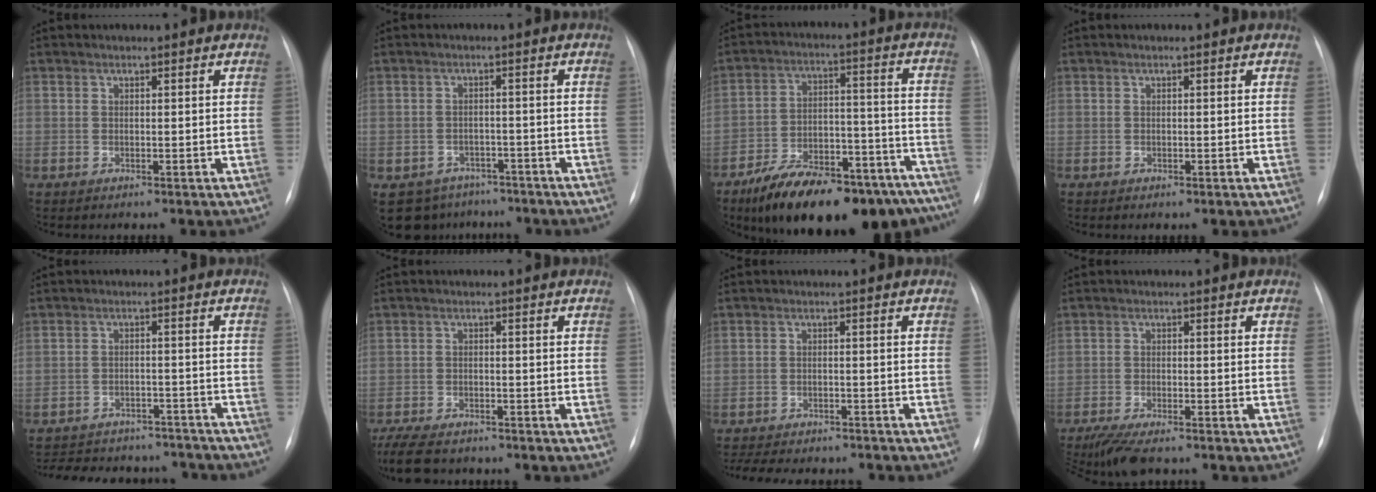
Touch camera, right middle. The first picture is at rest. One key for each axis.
{"total": 7.2, "fx": -5.3, "fy": 4.8, "fz": 0.7, "tx": -0.012, "ty": 0.014, "tz": -0.070}
{"total": 24.2, "fx": -19.0, "fy": 7.8, "fz": 12.7, "tx": -0.149, "ty": 0.025, "tz": -0.275}
{"total": 0.0}
{"total": 18.6, "fx": -16.8, "fy": 5.9, "fz": 5.2, "tx": -0.131, "ty": 0.000, "tz": -0.217}
{"total": 9.6, "fx": -8.0, "fy": 3.3, "fz": 4.1, "tx": -0.085, "ty": -0.015, "tz": -0.127}
{"total": 13.2, "fx": -11.6, "fy": 3.9, "fz": 4.8, "tx": -0.099, "ty": -0.004, "tz": -0.148}
{"total": 7.9, "fx": -6.4, "fy": 1.4, "fz": 4.2, "tx": -0.075, "ty": -0.019, "tz": -0.106}